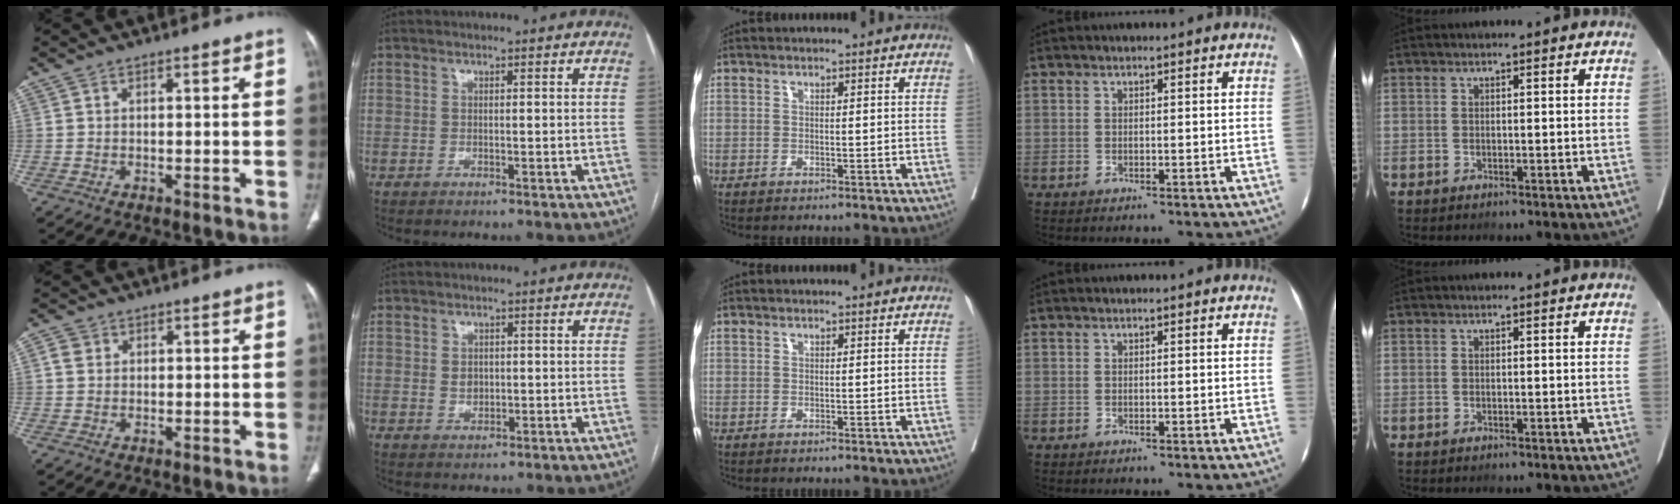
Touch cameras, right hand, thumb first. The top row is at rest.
{"thumb": {"total": 2.3, "force": [0.7, 2.0, 0.9], "torque": [-0.008, 0.000, 0.012]}, "index": {"total": 2.2, "force": [0.2, 1.8, 1.3], "torque": [-0.019, 0.000, 0.007]}}